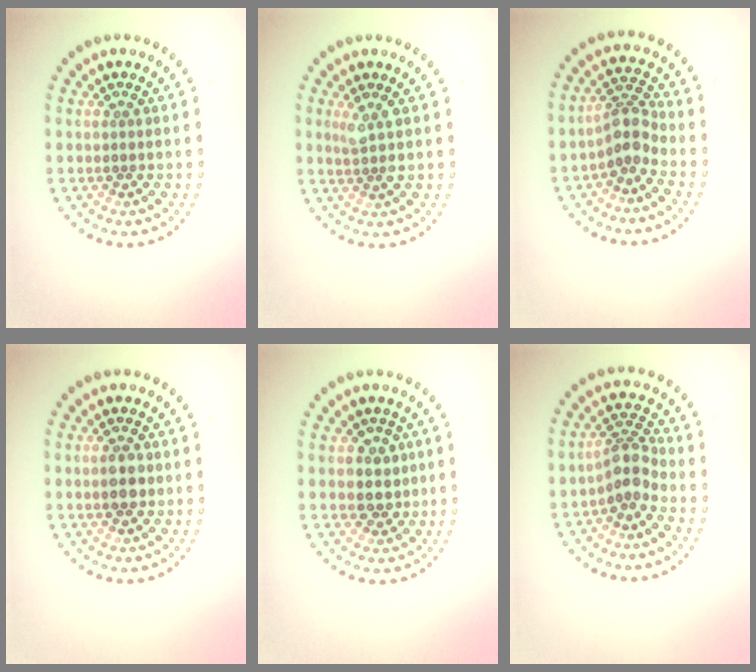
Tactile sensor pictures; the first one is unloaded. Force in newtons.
{"total": 1.7, "press": 1.4, "slide": 1.0}
{"total": 2.7, "press": 2.0, "slide": 1.8}
{"total": 2.5, "press": 2.5, "slide": 0.2}
{"total": 2.5, "press": 2.3, "slide": 1.1}
{"total": 2.7, "press": 2.0, "slide": 1.8}